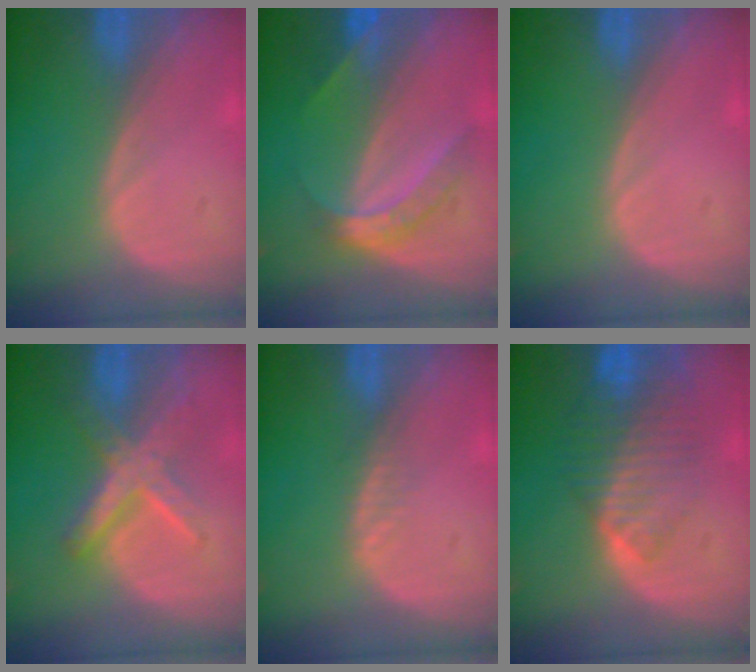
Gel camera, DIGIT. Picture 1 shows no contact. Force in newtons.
{"total": 6.1, "press": 5.1, "slide": 3.2}
{"total": 0.0}
{"total": 6.3, "press": 6.3, "slide": 0.2}
{"total": 1.4, "press": 1.3, "slide": 0.2}
{"total": 7.9, "press": 7.3, "slide": 2.9}